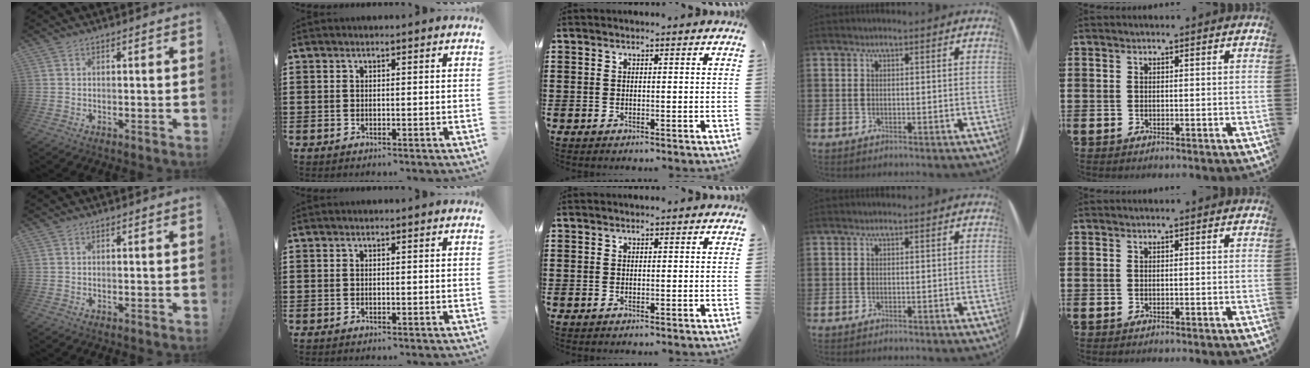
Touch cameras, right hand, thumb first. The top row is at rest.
{}